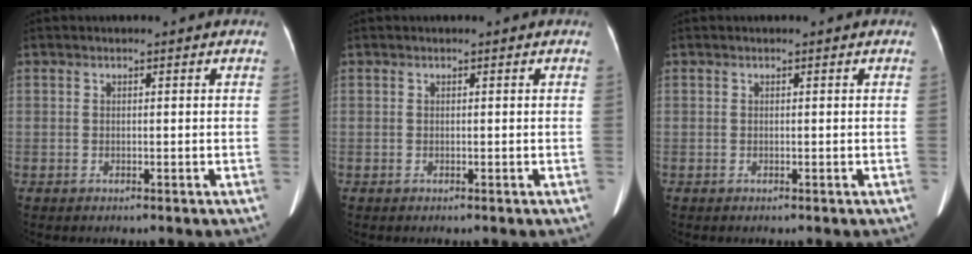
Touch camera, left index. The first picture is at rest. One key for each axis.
{"total": 0.0}
{"total": 0.0}